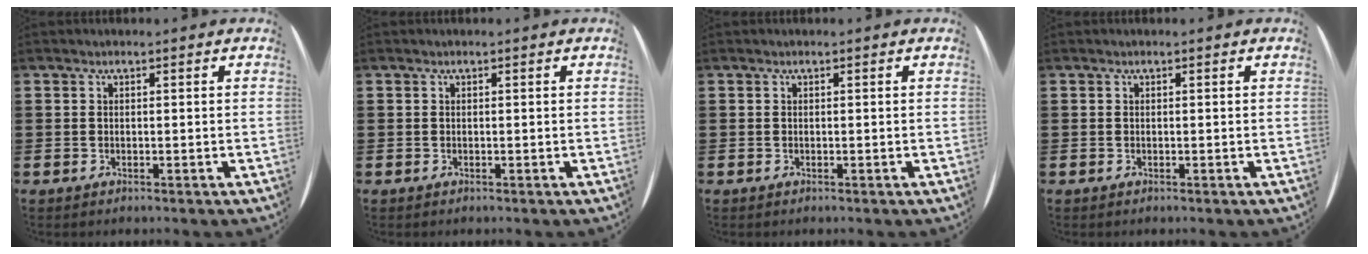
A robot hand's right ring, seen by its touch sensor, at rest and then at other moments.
{"total": 0.0}
{"total": 0.0}
{"total": 0.0}